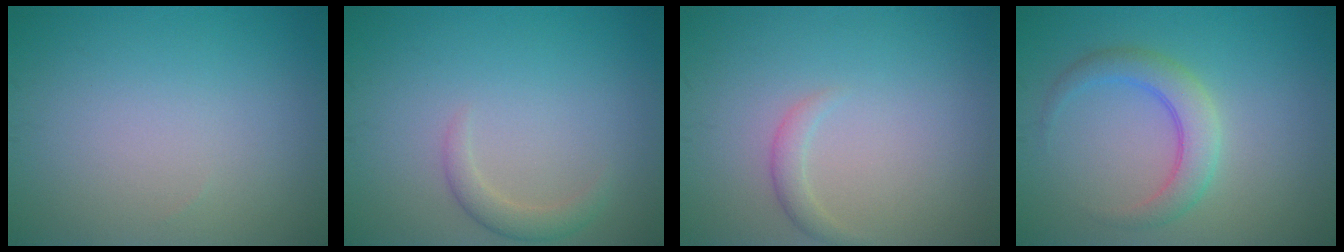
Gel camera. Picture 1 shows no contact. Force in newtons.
{"total": 1.7, "press": 1.7, "slide": 0.2}
{"total": 1.2, "press": 1.2, "slide": 0.0}
{"total": 3.4, "press": 3.4, "slide": 0.1}